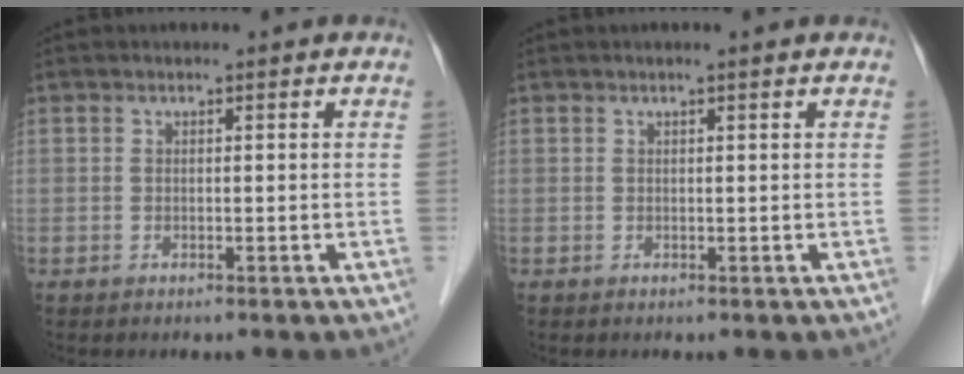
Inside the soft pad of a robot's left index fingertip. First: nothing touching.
{"total": 0.8, "force": [0.6, -0.1, 0.5], "torque": [-0.012, 0.006, 0.014]}